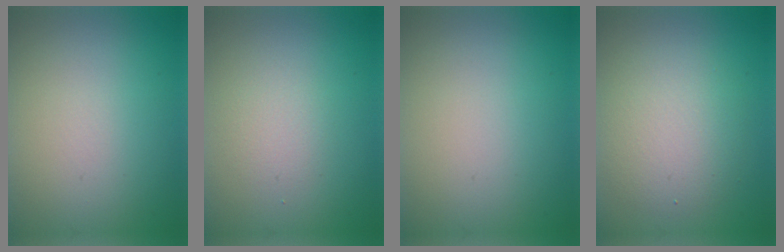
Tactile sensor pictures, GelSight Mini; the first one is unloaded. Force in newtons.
{"total": 1.5, "press": 1.5, "slide": 0.0}
{"total": 0.0}
{"total": 4.3, "press": 4.3, "slide": 0.4}